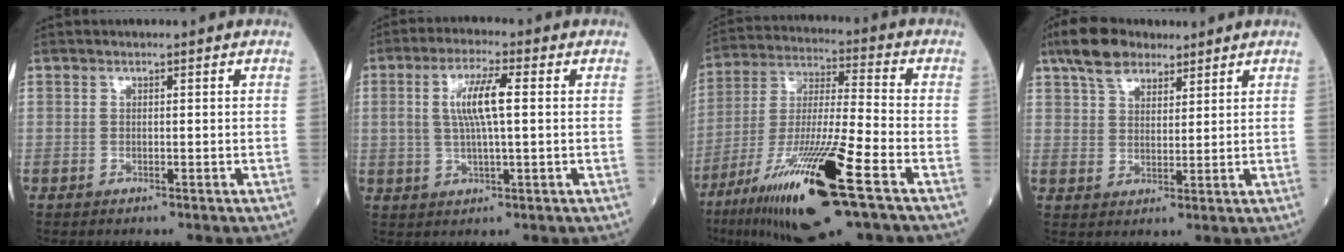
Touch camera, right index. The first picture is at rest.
{"total": 7.1, "force": [1.1, 1.1, 6.9], "torque": [-0.141, 0.008, 0.020]}
{"total": 20.5, "force": [-10.4, 1.4, 17.6], "torque": [-0.335, -0.047, -0.186]}
{"total": 7.2, "force": [5.3, 3.7, 3.3], "torque": [-0.067, 0.023, 0.097]}